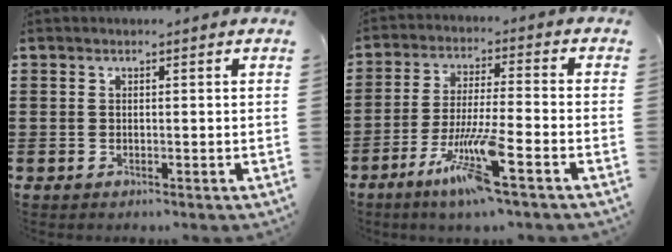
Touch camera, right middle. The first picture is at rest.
{"total": 9.5, "force": [-5.4, 0.5, 7.8], "torque": [-0.157, -0.009, -0.102]}